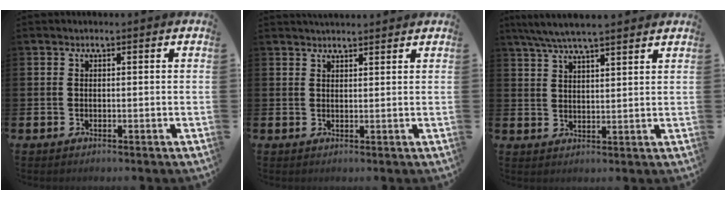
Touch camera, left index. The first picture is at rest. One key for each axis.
{"total": 2.2, "fx": 2.2, "fy": 0.3, "fz": 0.1, "tx": 0.007, "ty": -0.011, "tz": 0.037}
{"total": 6.1, "fx": 5.6, "fy": 0.5, "fz": 2.3, "tx": -0.055, "ty": -0.019, "tz": 0.101}